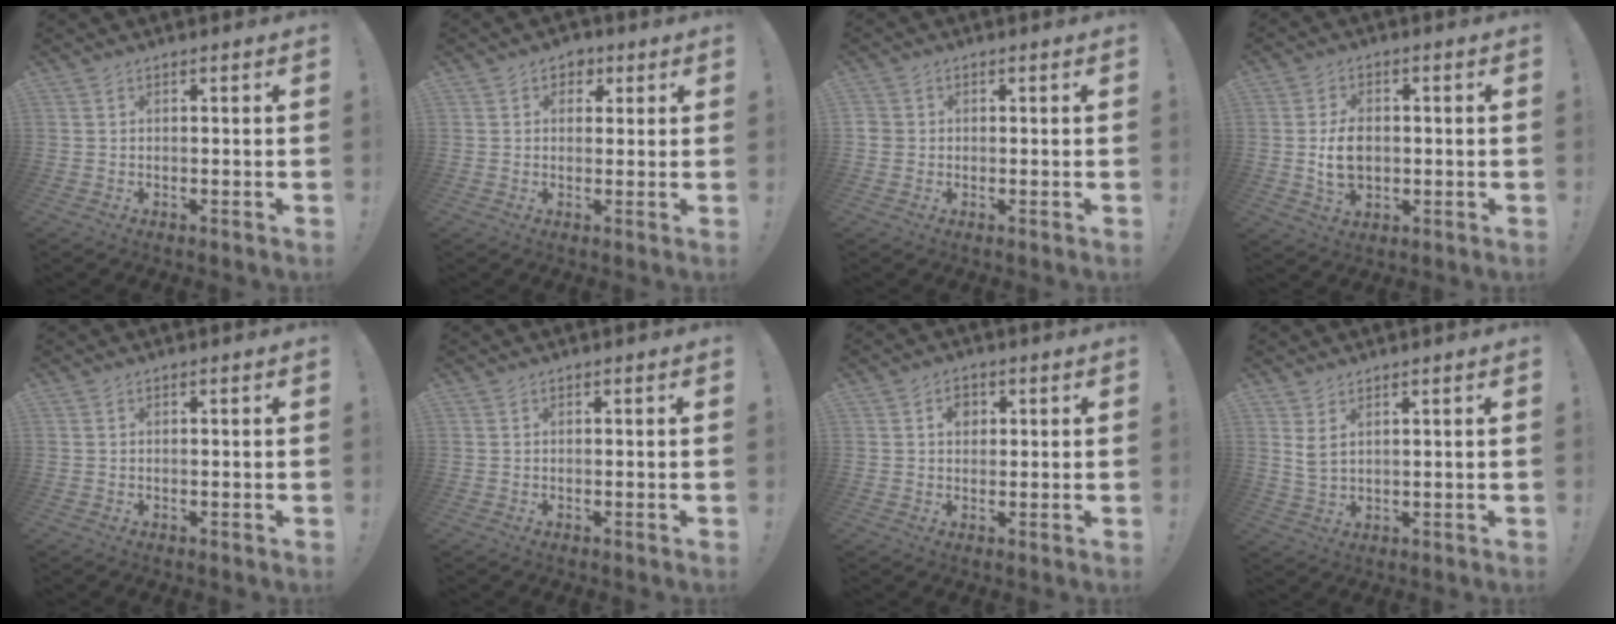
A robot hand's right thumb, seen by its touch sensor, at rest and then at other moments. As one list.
[{"total": 4.1, "force": [1.6, 3.5, 1.4], "torque": [-0.008, -0.004, 0.025]}, {"total": 2.3, "force": [-0.1, 2.3, 0.6], "torque": [-0.010, 0.006, -0.001]}, {"total": 8.7, "force": [-0.5, 6.1, 6.2], "torque": [-0.103, -0.004, -0.011]}, {"total": 0.0}, {"total": 0.0}, {"total": 3.9, "force": [1.2, 3.2, 1.9], "torque": [-0.017, -0.001, 0.016]}, {"total": 3.5, "force": [1.9, 1.4, 2.6], "torque": [-0.051, -0.006, 0.036]}]